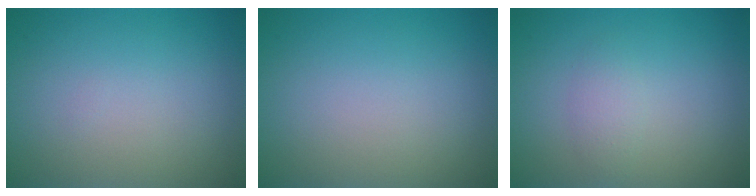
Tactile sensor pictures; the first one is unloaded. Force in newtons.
{"total": 0.0}
{"total": 1.4, "press": 1.4, "slide": 0.1}